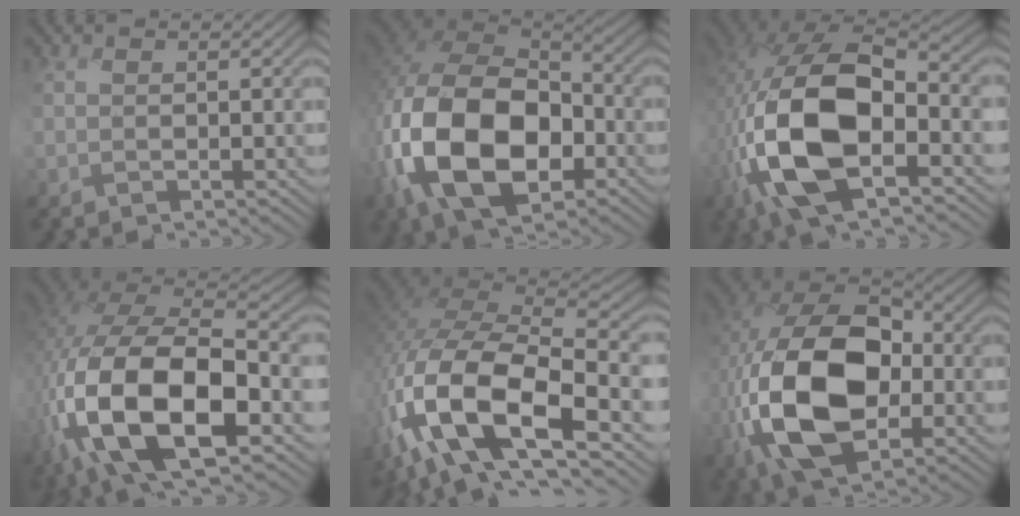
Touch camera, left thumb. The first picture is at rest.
{"total": 16.5, "force": [-5.0, 10.9, 11.3], "torque": [-0.247, -0.039, -0.089]}
{"total": 14.8, "force": [-3.5, 7.4, 12.3], "torque": [-0.273, -0.005, -0.074]}
{"total": 16.9, "force": [-5.0, 8.7, 13.6], "torque": [-0.293, -0.024, -0.085]}
{"total": 17.8, "force": [-7.4, 9.1, 13.4], "torque": [-0.308, -0.027, -0.136]}
{"total": 17.5, "force": [-4.1, 10.9, 13.1], "torque": [-0.299, -0.015, -0.092]}